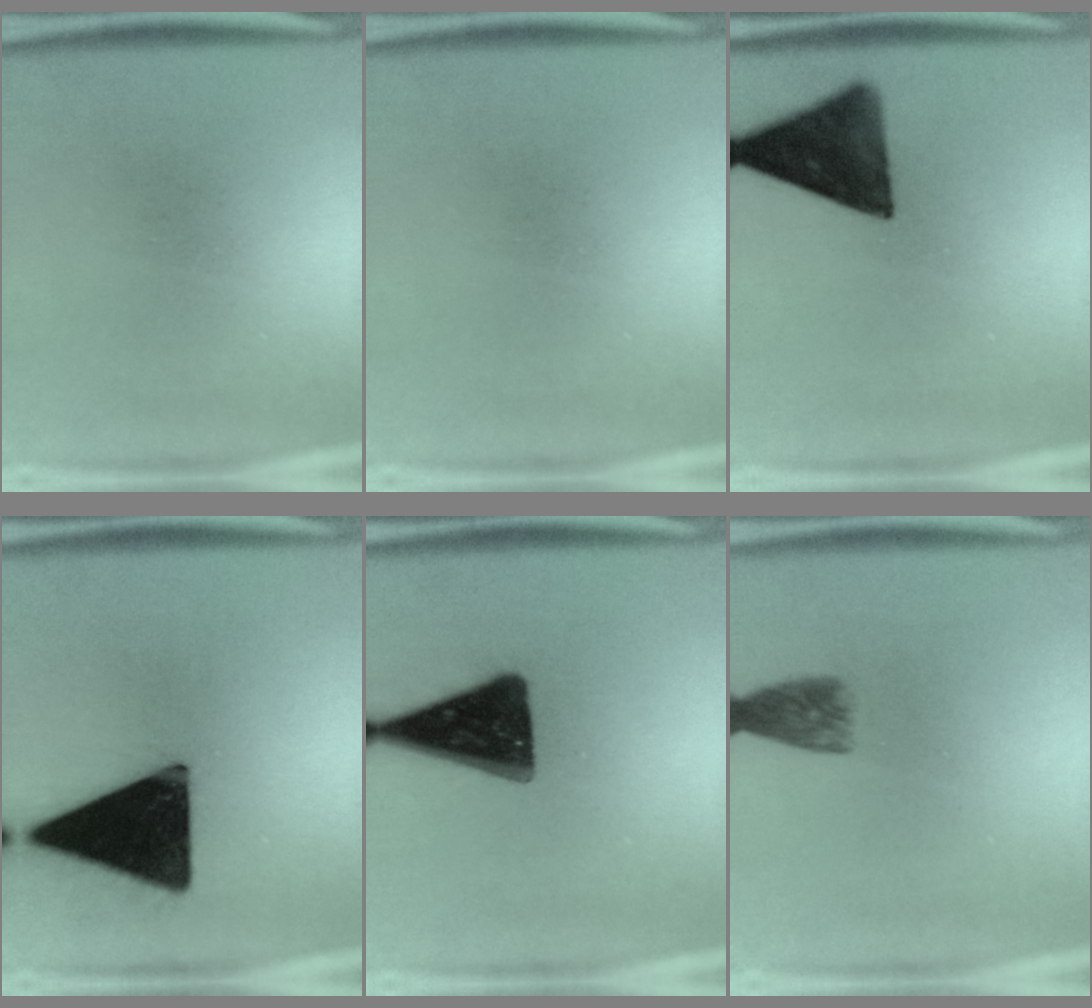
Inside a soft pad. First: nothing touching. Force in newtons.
{"total": 0.0}
{"total": 13.2}
{"total": 20.0}
{"total": 15.4}
{"total": 3.8}